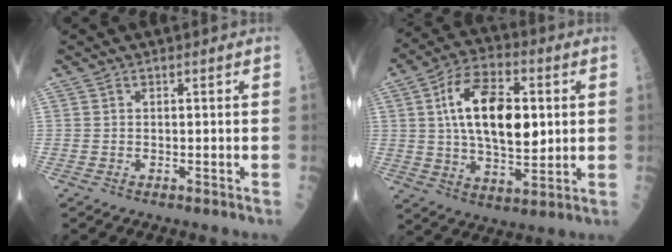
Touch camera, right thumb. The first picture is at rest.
{"total": 17.6, "force": [2.9, 9.0, 14.8], "torque": [-0.231, 0.001, 0.047]}